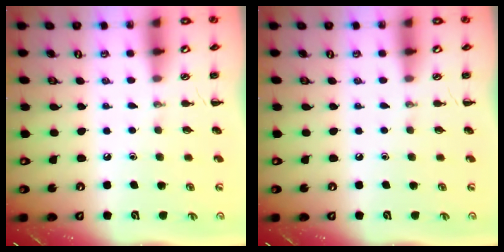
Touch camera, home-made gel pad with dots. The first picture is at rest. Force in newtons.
{"total": 0.0}